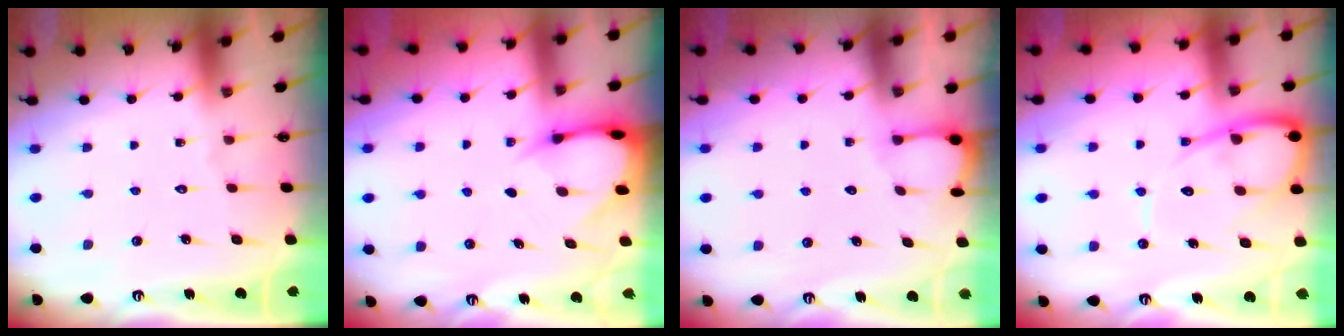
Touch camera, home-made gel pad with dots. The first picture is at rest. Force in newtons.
{"total": 4.2, "press": 4.1, "slide": 0.6}
{"total": 2.1, "press": 2.1, "slide": 0.2}
{"total": 10.2, "press": 10.1, "slide": 1.0}